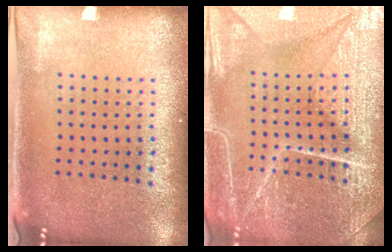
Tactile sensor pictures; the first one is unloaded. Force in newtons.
{"total": 7.2, "press": 7.1, "slide": 0.8}